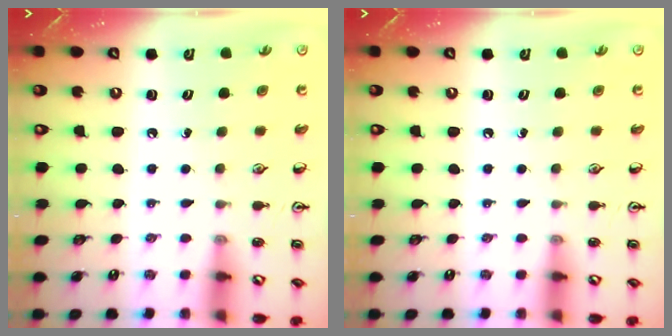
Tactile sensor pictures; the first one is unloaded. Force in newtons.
{"total": 0.0}